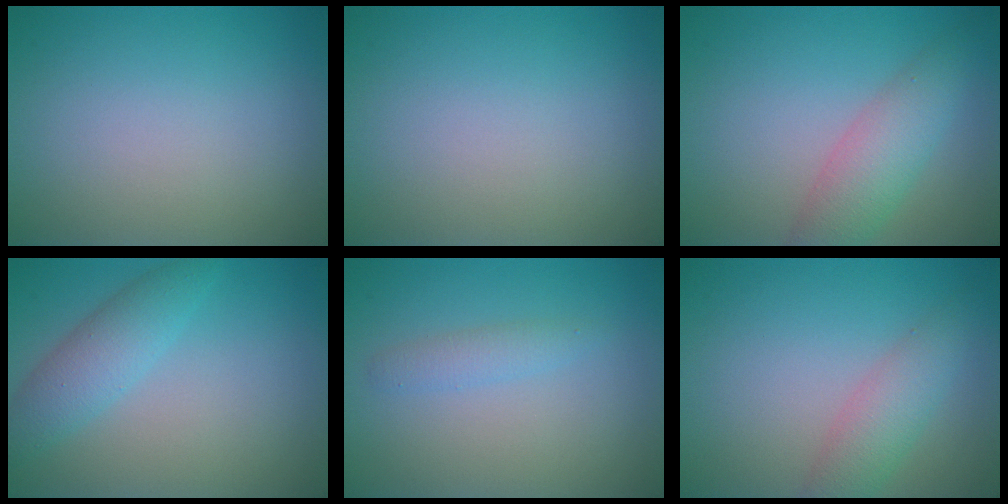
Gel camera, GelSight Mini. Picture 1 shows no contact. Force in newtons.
{"total": 0.0}
{"total": 4.1, "press": 4.1, "slide": 0.0}
{"total": 3.3, "press": 3.3, "slide": 0.1}
{"total": 1.4, "press": 1.4, "slide": 0.0}
{"total": 3.1, "press": 3.1, "slide": 0.1}